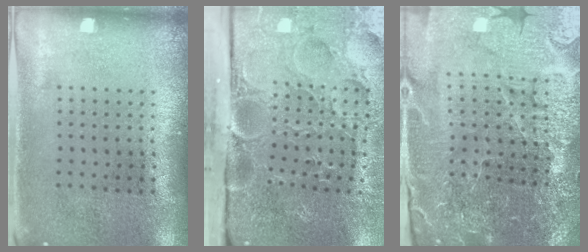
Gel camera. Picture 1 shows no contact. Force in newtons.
{"total": 4.9, "press": 4.1, "slide": 2.7}
{"total": 5.2, "press": 5.0, "slide": 1.6}